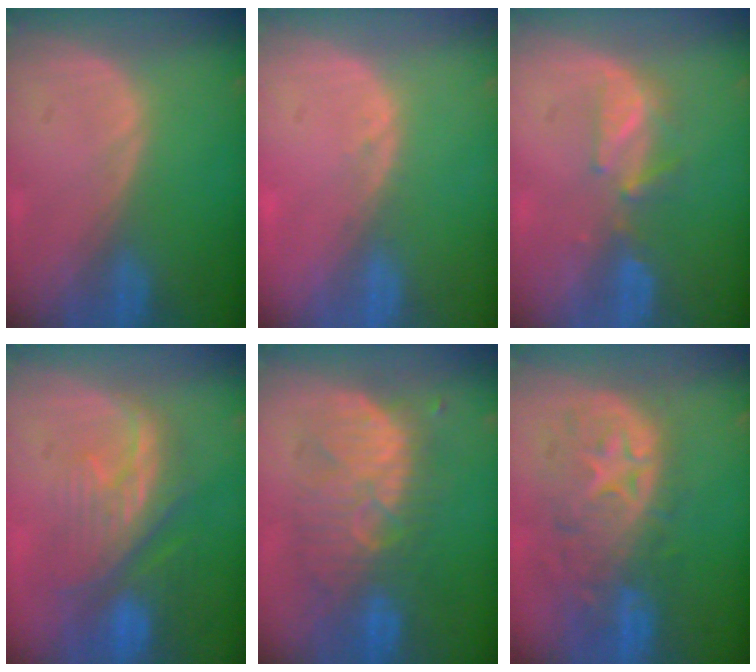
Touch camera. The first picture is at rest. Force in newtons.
{"total": 1.0, "press": 0.9, "slide": 0.3}
{"total": 3.7, "press": 3.6, "slide": 0.8}
{"total": 9.8, "press": 9.0, "slide": 4.1}
{"total": 9.3, "press": 9.3, "slide": 1.3}
{"total": 11.1, "press": 9.9, "slide": 5.1}